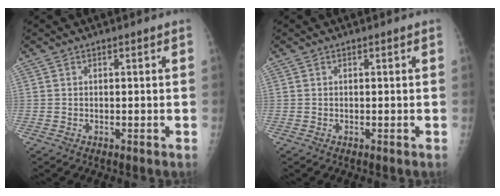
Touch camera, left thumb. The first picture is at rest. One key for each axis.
{"total": 0.0}